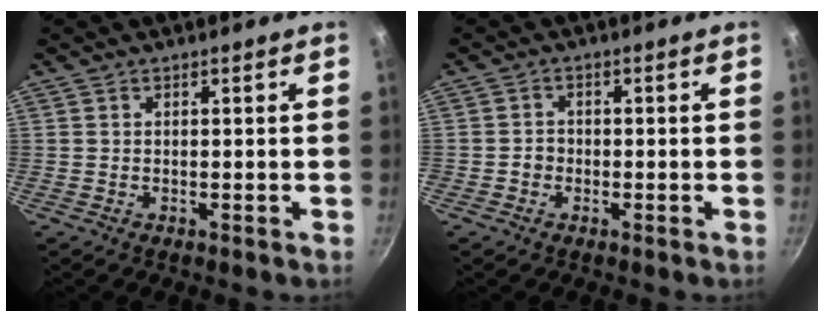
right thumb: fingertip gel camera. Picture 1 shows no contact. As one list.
[{"total": 1.9, "force": [-0.8, 1.6, 0.5], "torque": [0.003, 0.008, -0.014]}]